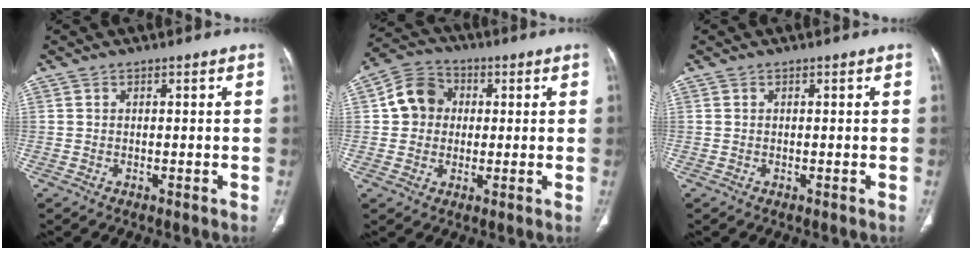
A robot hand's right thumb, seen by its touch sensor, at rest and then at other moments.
{"total": 8.6, "force": [1.0, 7.7, 3.8], "torque": [-0.046, 0.014, 0.006]}
{"total": 0.0}